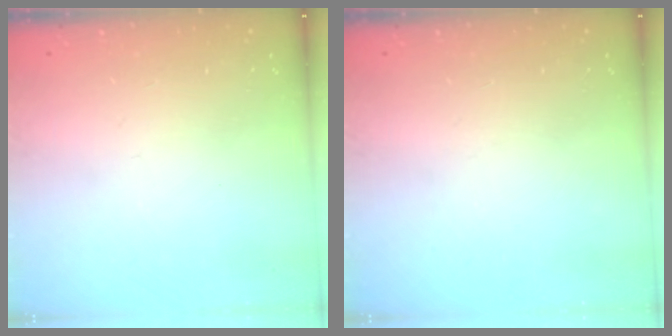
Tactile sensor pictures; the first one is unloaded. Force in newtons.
{"total": 0.0}